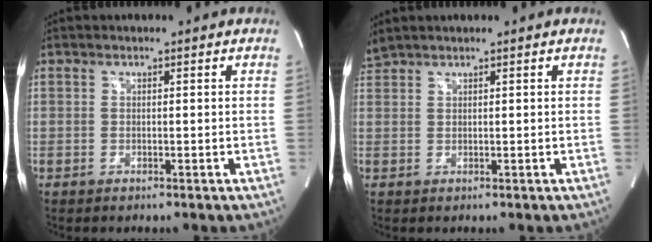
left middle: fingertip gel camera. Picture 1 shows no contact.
{"total": 1.9, "force": [1.8, -0.1, 0.4], "torque": [-0.017, 0.016, 0.043]}